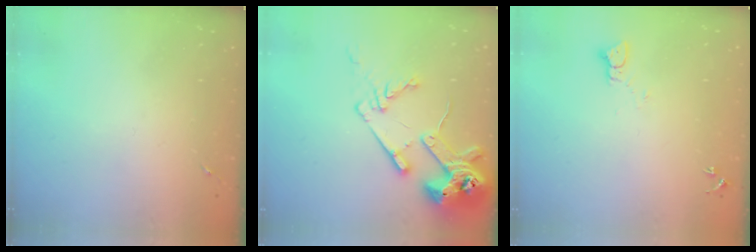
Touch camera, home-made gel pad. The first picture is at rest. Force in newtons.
{"total": 16.9, "press": 16.8, "slide": 1.8}
{"total": 2.2, "press": 2.2, "slide": 0.2}